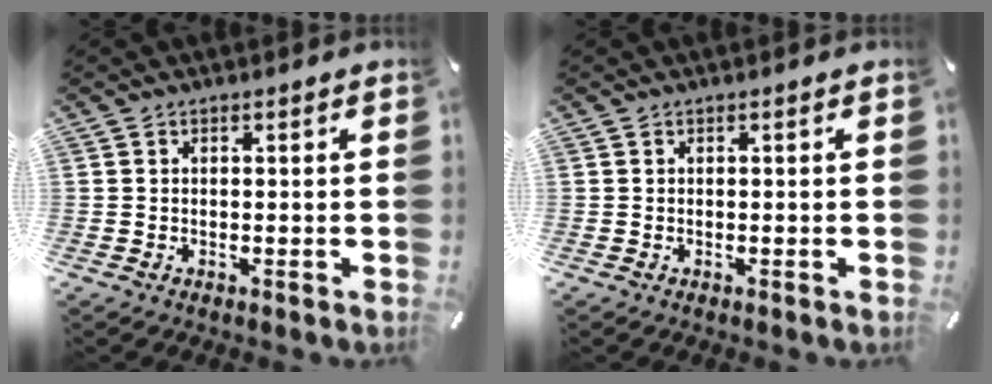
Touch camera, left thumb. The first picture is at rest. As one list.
[{"total": 0.0}]